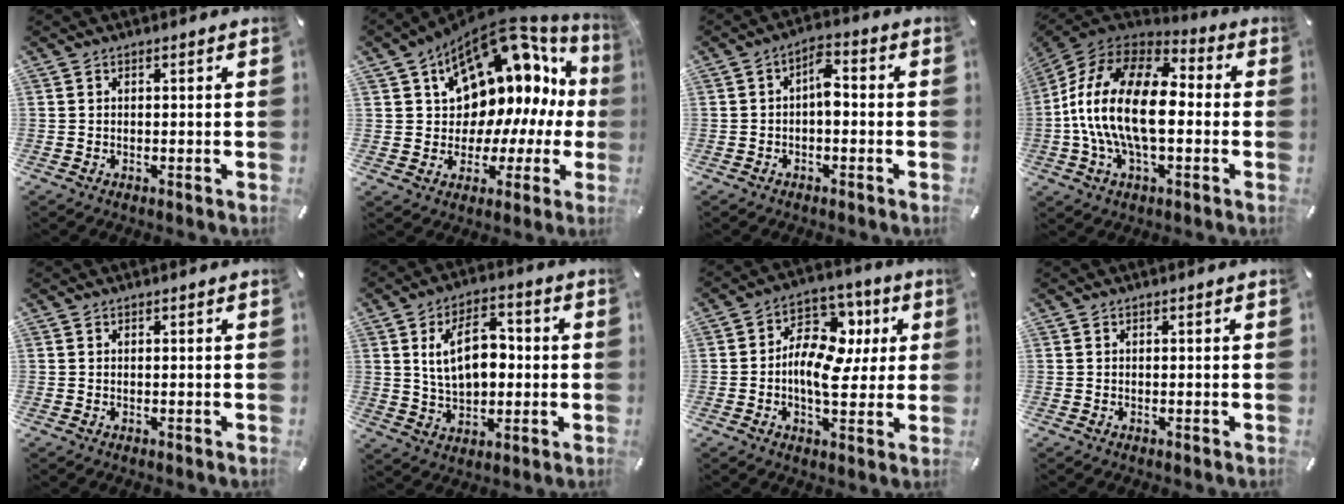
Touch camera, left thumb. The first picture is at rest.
{"total": 14.8, "force": [8.4, 9.9, 7.2], "torque": [-0.102, -0.091, 0.146]}
{"total": 5.3, "force": [-1.1, 3.0, 4.3], "torque": [-0.069, 0.019, -0.023]}
{"total": 21.5, "force": [-2.7, 11.8, 17.7], "torque": [-0.360, 0.021, -0.043]}
{"total": 0.0}
{"total": 12.5, "force": [1.7, 8.1, 9.3], "torque": [-0.159, 0.007, 0.029]}
{"total": 13.9, "force": [1.0, 9.8, 9.9], "torque": [-0.161, -0.009, 0.017]}
{"total": 0.0}